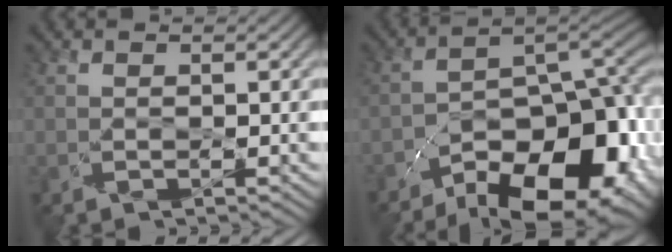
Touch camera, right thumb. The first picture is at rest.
{"total": 17.0, "force": [-11.0, 7.6, 10.6], "torque": [-0.135, -0.014, -0.164]}